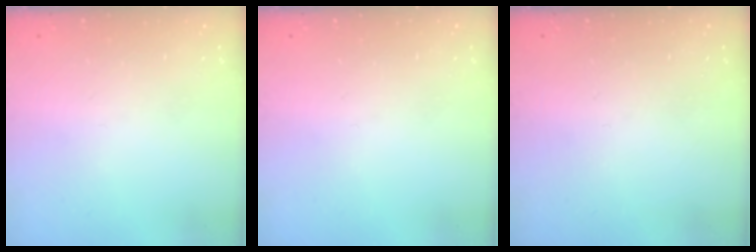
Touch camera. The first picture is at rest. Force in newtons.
{"total": 0.0}
{"total": 0.0}